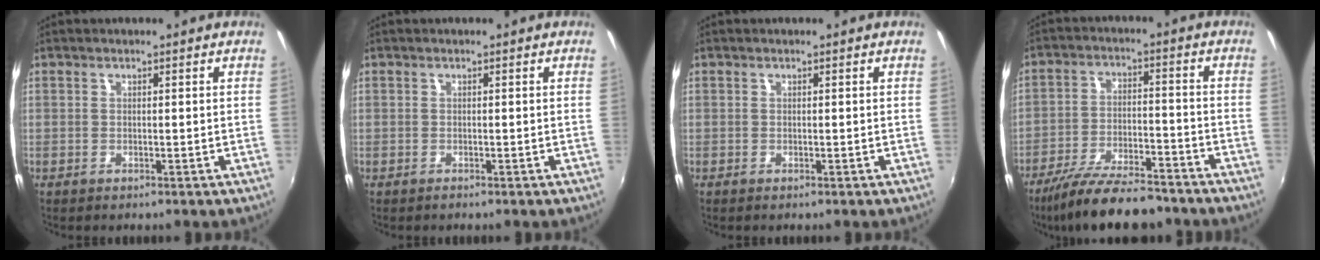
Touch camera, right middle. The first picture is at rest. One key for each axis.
{"total": 0.0}
{"total": 0.0}
{"total": 15.6, "fx": -13.0, "fy": 3.7, "fz": 7.7, "tx": -0.158, "ty": -0.025, "tz": -0.212}